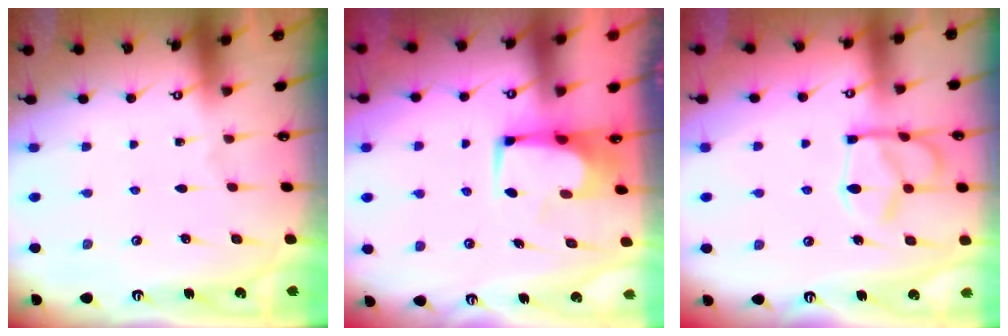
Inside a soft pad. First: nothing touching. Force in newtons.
{"total": 1.3, "press": 1.2, "slide": 0.2}
{"total": 13.6, "press": 13.6, "slide": 1.1}